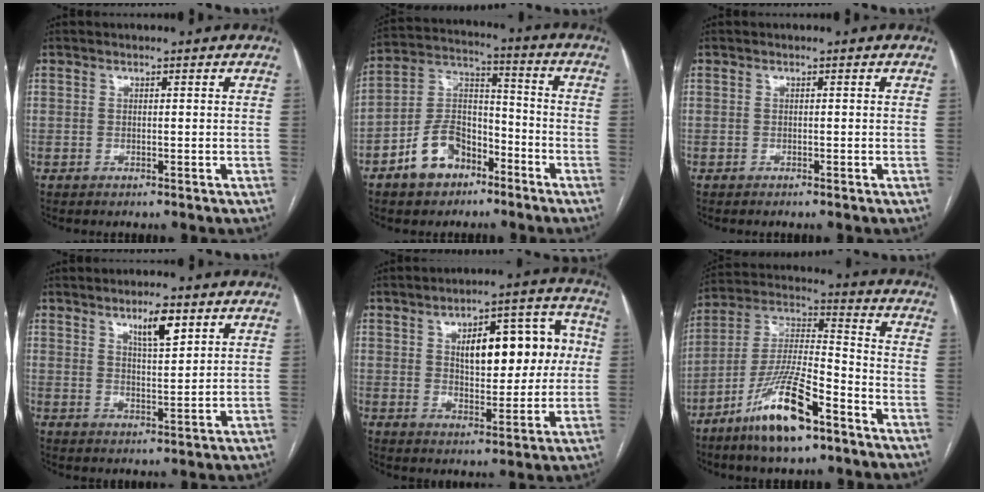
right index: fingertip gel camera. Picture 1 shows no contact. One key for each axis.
{"total": 10.7, "fx": -6.2, "fy": 6.7, "fz": 5.6, "tx": -0.118, "ty": 0.026, "tz": -0.109}
{"total": 0.0}
{"total": 5.2, "fx": 3.0, "fy": 1.1, "fz": 4.1, "tx": -0.071, "ty": -0.002, "tz": 0.053}
{"total": 13.7, "fx": 2.5, "fy": 5.9, "fz": 12.1, "tx": -0.157, "ty": 0.036, "tz": 0.044}
{"total": 15.2, "fx": -9.2, "fy": 3.1, "fz": 11.7, "tx": -0.233, "ty": -0.014, "tz": -0.168}